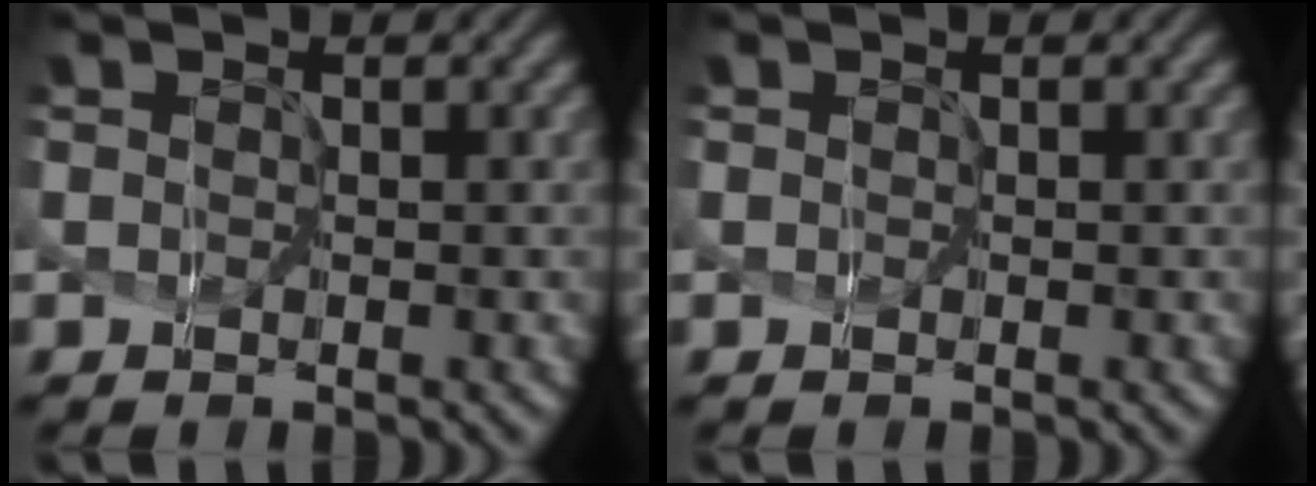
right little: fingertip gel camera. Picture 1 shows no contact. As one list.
[{"total": 0.0}]